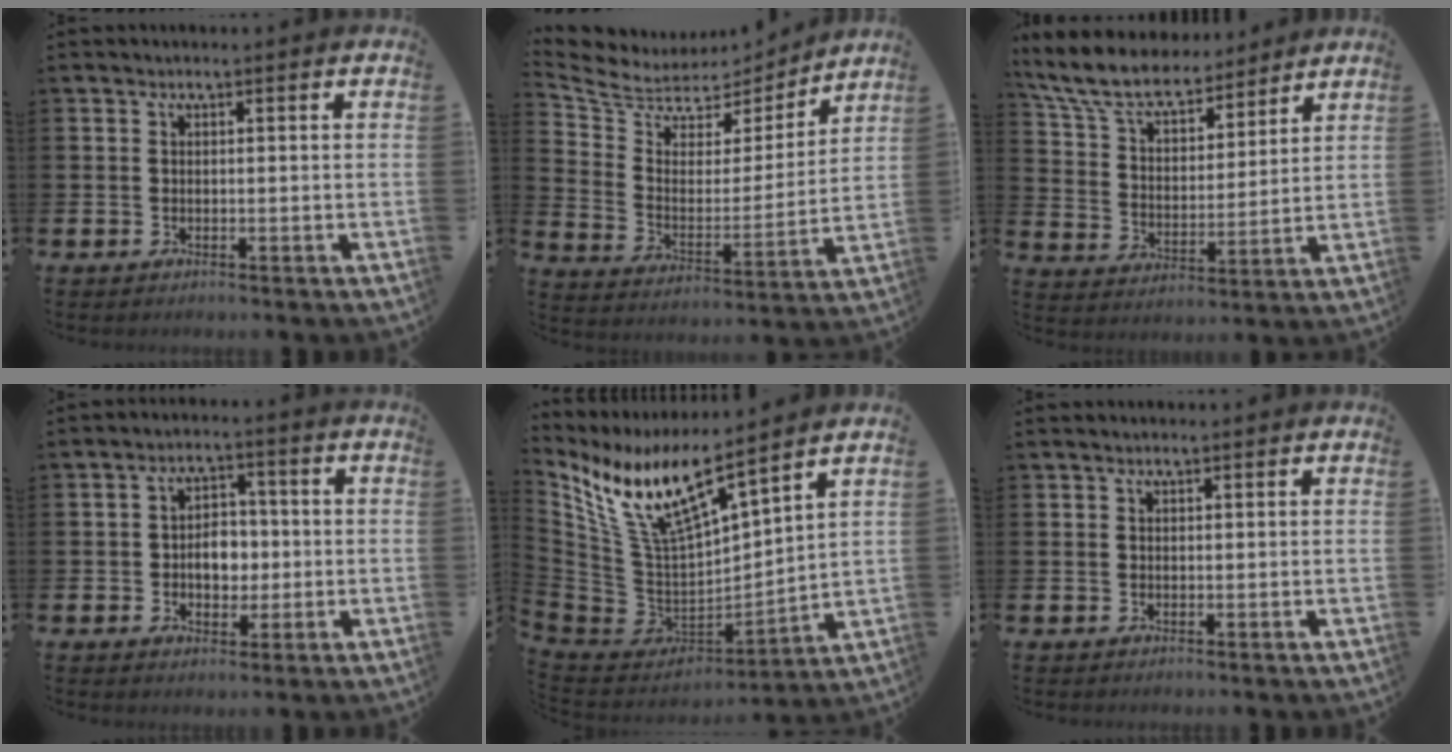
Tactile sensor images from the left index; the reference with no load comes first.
{"total": 6.3, "force": [5.7, 2.6, 0.3], "torque": [-0.054, -0.050, 0.096]}
{"total": 9.0, "force": [8.1, 2.8, 2.7], "torque": [-0.097, -0.047, 0.148]}
{"total": 4.1, "force": [-0.4, 3.1, 2.7], "torque": [-0.042, 0.004, -0.016]}
{"total": 11.7, "force": [9.0, 2.5, 7.0], "torque": [-0.186, -0.063, 0.156]}
{"total": 0.8, "force": [0.8, 0.2, 0.2], "torque": [-0.003, 0.002, 0.014]}